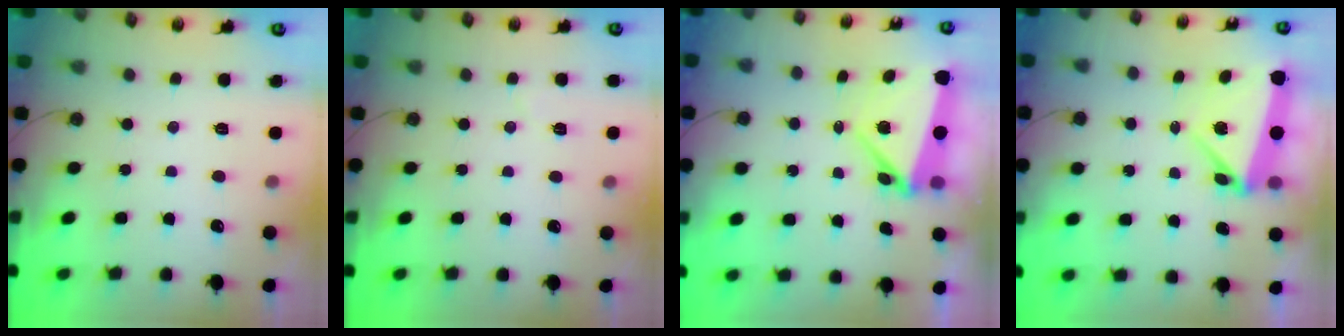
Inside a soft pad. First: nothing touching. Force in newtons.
{"total": 4.6, "press": 4.3, "slide": 1.8}
{"total": 5.3, "press": 5.2, "slide": 0.7}
{"total": 5.9, "press": 5.8, "slide": 1.1}